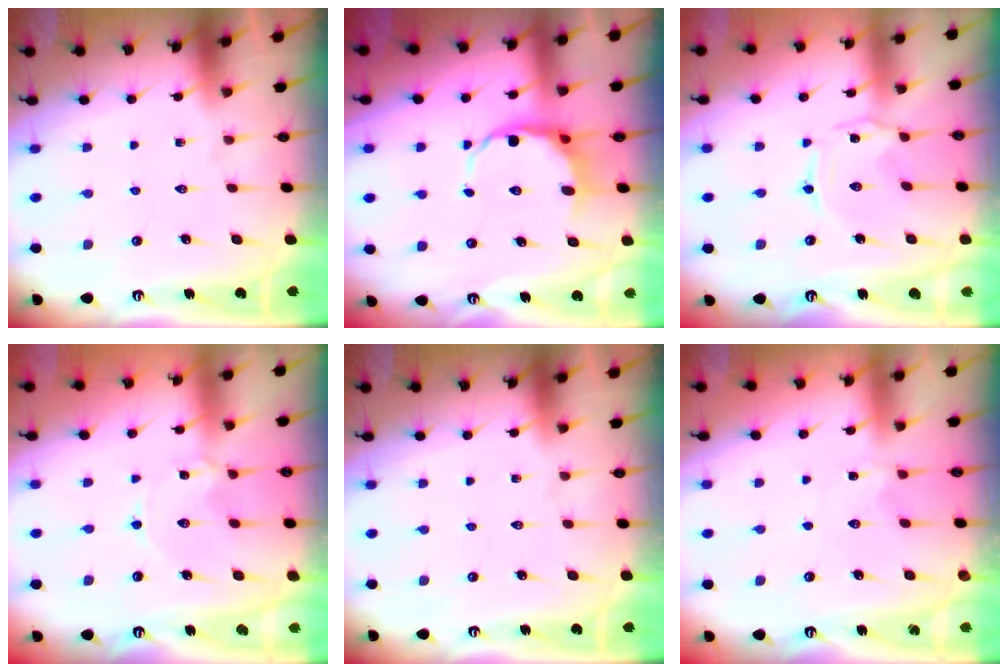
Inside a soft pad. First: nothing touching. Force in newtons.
{"total": 8.9, "press": 8.4, "slide": 2.8}
{"total": 1.0, "press": 1.0, "slide": 0.2}
{"total": 1.7, "press": 1.7, "slide": 0.2}
{"total": 0.0}
{"total": 2.2, "press": 2.2, "slide": 0.3}